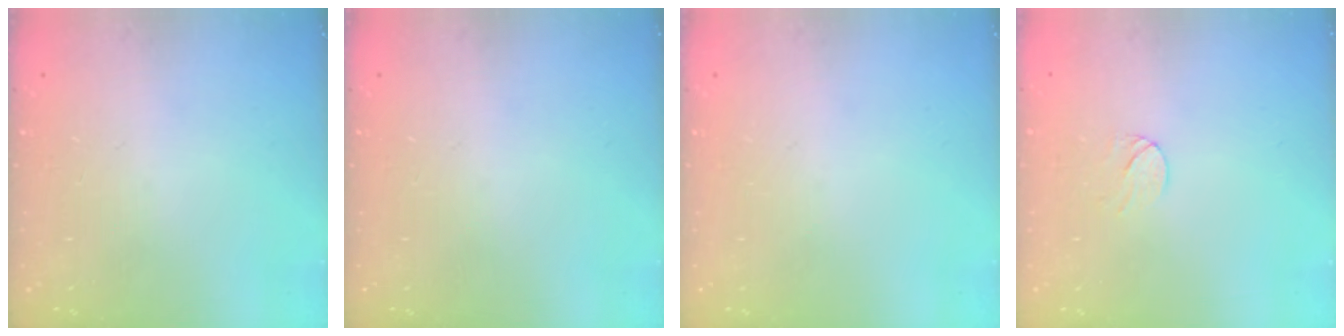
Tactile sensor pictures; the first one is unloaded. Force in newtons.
{"total": 0.0}
{"total": 0.0}
{"total": 5.1, "press": 5.1, "slide": 0.5}